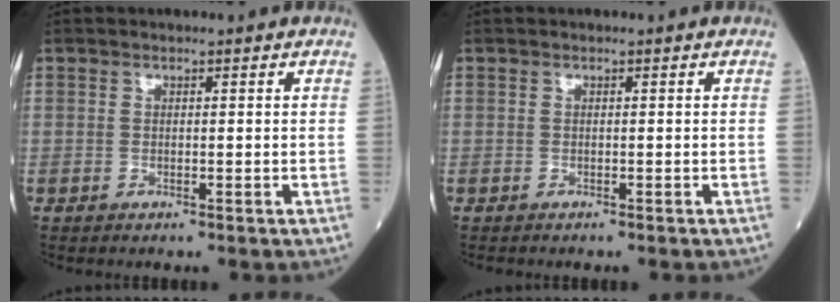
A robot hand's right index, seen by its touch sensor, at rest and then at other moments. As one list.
[{"total": 0.7, "force": [-0.6, 0.1, 0.1], "torque": [-0.007, -0.001, -0.013]}]